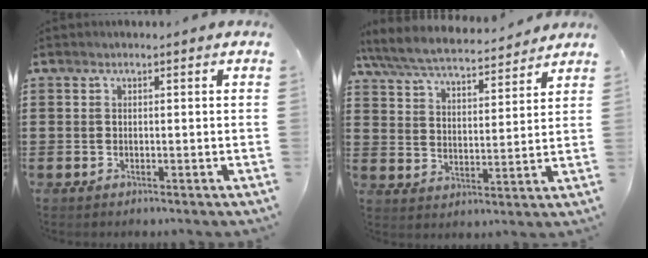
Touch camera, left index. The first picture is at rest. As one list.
[{"total": 6.4, "force": [6.0, 0.6, 2.3], "torque": [-0.070, -0.034, 0.101]}]